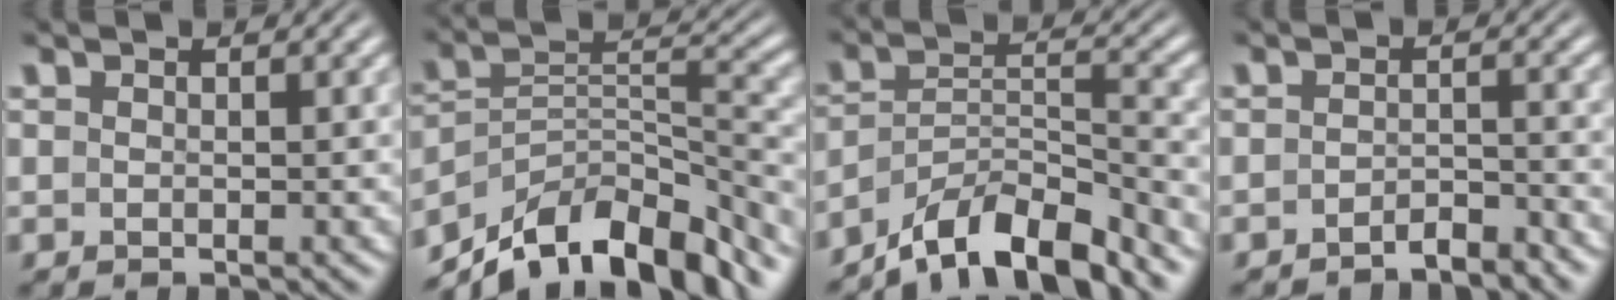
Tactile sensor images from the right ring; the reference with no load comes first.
{"total": 12.2, "force": [-7.6, 6.1, 7.2], "torque": [-0.112, -0.044, -0.101]}
{"total": 8.5, "force": [-6.2, 3.8, 4.5], "torque": [-0.061, -0.022, -0.094]}
{"total": 2.9, "force": [-2.9, 0.2, 0.5], "torque": [-0.001, -0.004, -0.052]}